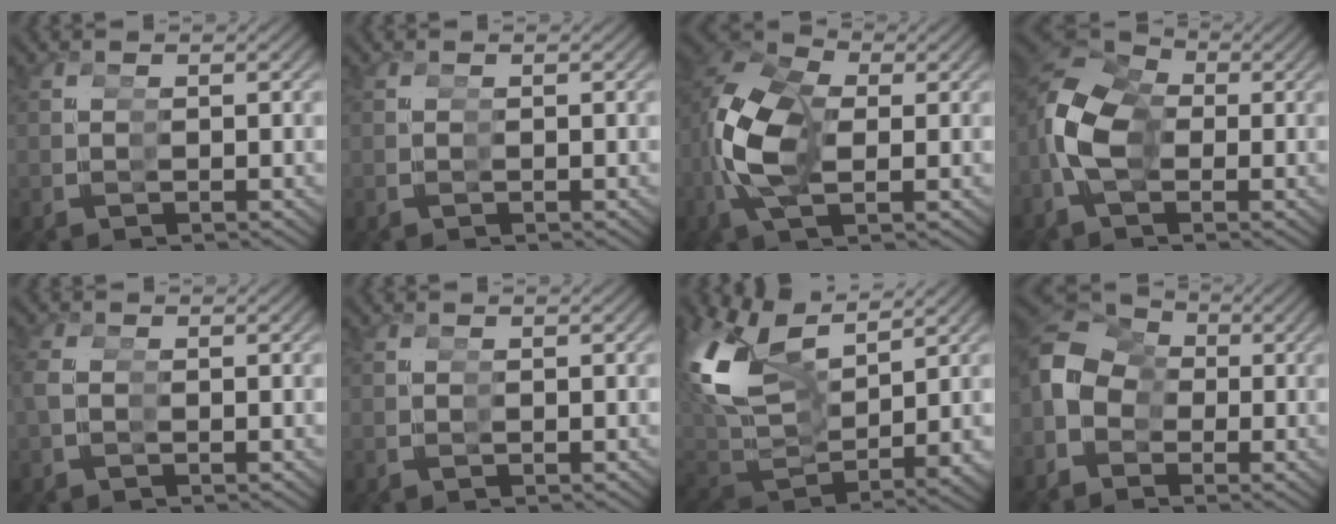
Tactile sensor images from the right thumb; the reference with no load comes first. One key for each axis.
{"total": 0.0}
{"total": 9.6, "fx": -0.6, "fy": 6.8, "fz": 6.7, "tx": -0.157, "ty": -0.034, "tz": -0.003}
{"total": 10.7, "fx": -0.2, "fy": 8.0, "fz": 7.1, "tx": -0.141, "ty": -0.014, "tz": -0.007}
{"total": 1.1, "fx": -0.4, "fy": 0.8, "fz": 0.6, "tx": -0.032, "ty": -0.005, "tz": -0.006}
{"total": 0.0}
{"total": 10.4, "fx": 1.9, "fy": 6.8, "fz": 7.7, "tx": -0.182, "ty": -0.028, "tz": 0.047}
{"total": 10.5, "fx": 0.5, "fy": 8.5, "fz": 6.1, "tx": -0.099, "ty": -0.003, "tz": -0.004}